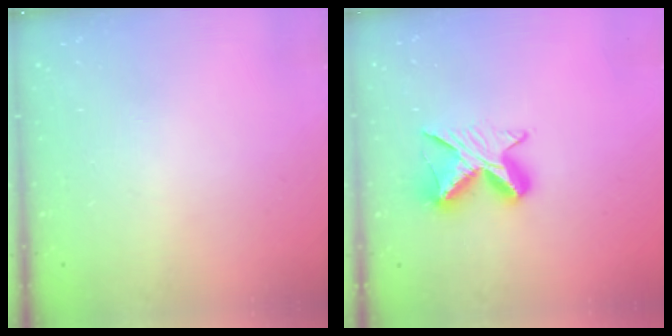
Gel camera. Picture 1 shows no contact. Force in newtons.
{"total": 8.9, "press": 8.8, "slide": 1.0}